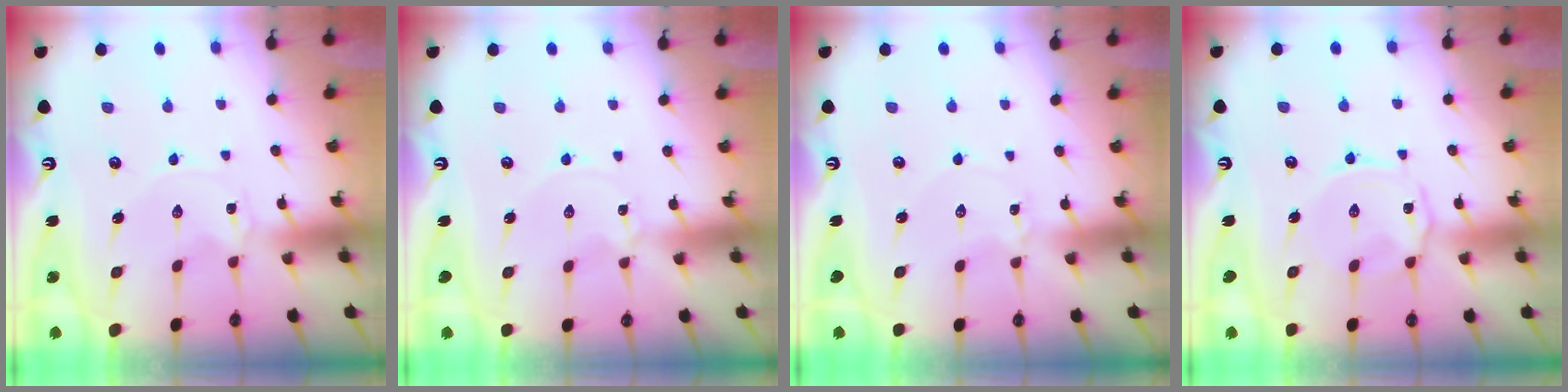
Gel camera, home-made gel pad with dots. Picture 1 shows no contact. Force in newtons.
{"total": 0.0}
{"total": 1.6, "press": 1.6, "slide": 0.1}
{"total": 3.5, "press": 3.4, "slide": 0.6}